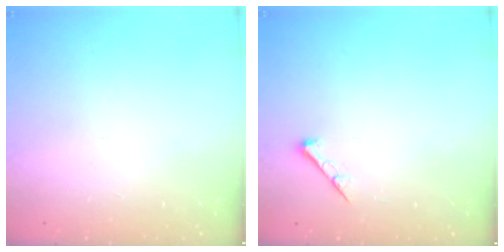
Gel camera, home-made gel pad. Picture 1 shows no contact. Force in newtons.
{"total": 4.3, "press": 4.3, "slide": 0.5}